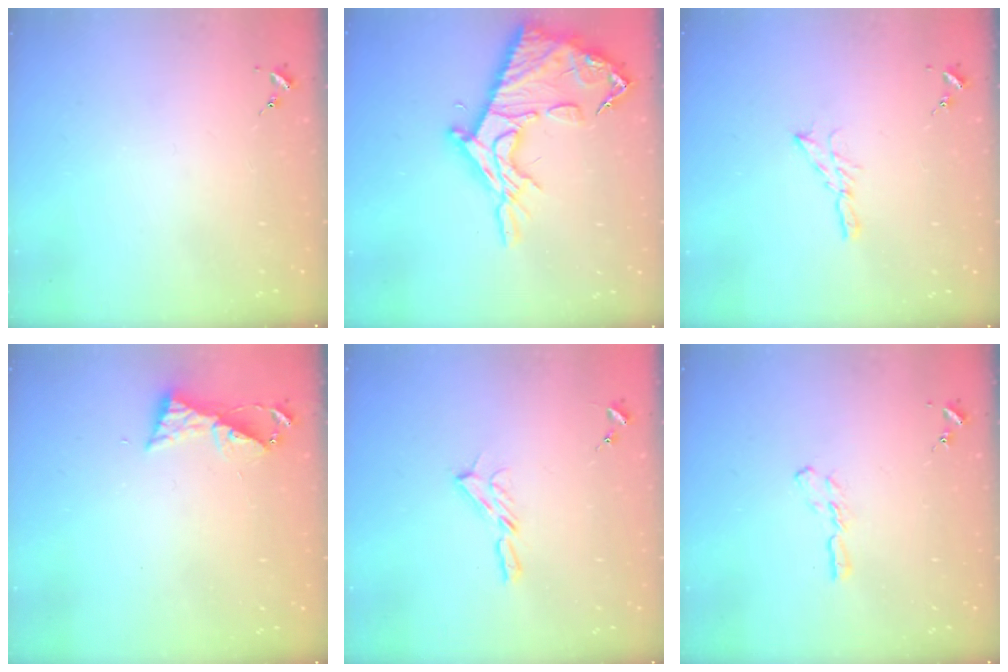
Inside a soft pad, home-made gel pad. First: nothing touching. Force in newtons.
{"total": 19.4, "press": 19.4, "slide": 1.4}
{"total": 5.3, "press": 5.3, "slide": 0.2}
{"total": 6.4, "press": 6.4, "slide": 0.6}
{"total": 5.9, "press": 5.9, "slide": 0.5}
{"total": 5.6, "press": 5.5, "slide": 0.4}